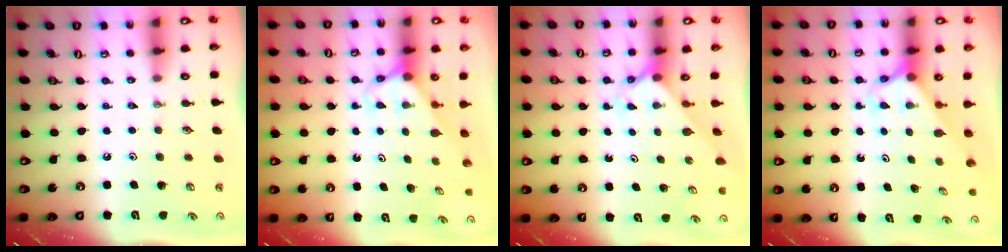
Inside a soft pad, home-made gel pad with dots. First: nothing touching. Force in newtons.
{"total": 2.6, "press": 2.6, "slide": 0.1}
{"total": 2.0, "press": 2.0, "slide": 0.2}
{"total": 2.4, "press": 2.4, "slide": 0.1}